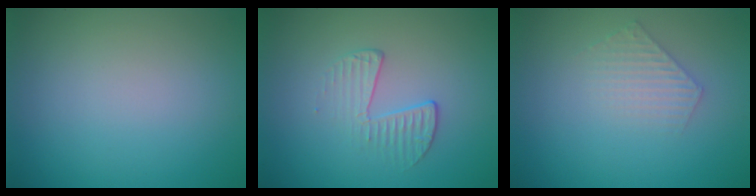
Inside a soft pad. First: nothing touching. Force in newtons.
{"total": 2.1, "press": 1.0, "slide": 1.8}
{"total": 1.9, "press": 1.9, "slide": 0.3}